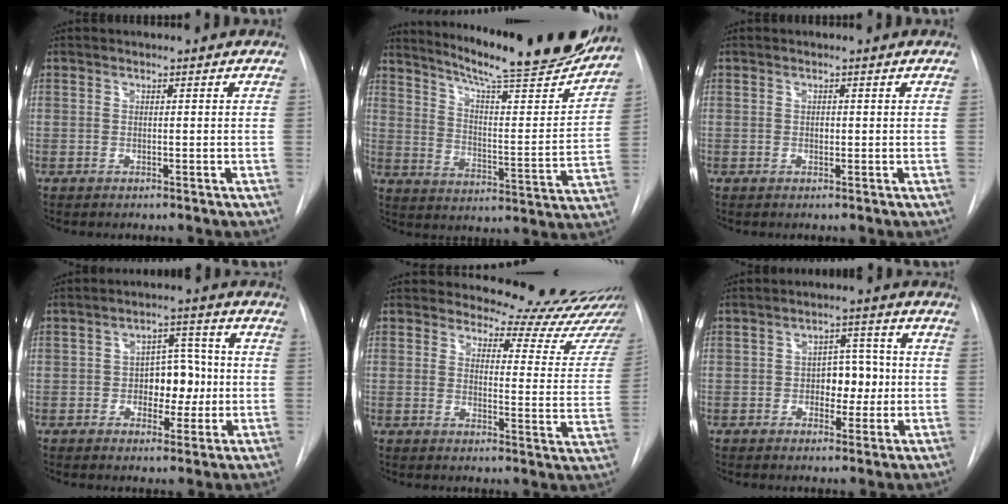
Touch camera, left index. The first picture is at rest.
{"total": 22.2, "force": [19.7, 1.6, 10.2], "torque": [-0.161, -0.054, 0.271]}
{"total": 0.9, "force": [-0.8, 0.2, 0.3], "torque": [-0.002, -0.005, -0.011]}
{"total": 6.9, "force": [-1.6, 4.1, 5.4], "torque": [-0.072, 0.013, -0.019]}
{"total": 16.4, "force": [15.8, 3.3, 2.7], "torque": [0.001, -0.120, 0.150]}
{"total": 5.6, "force": [-1.4, 3.4, 4.2], "torque": [-0.051, 0.010, -0.018]}